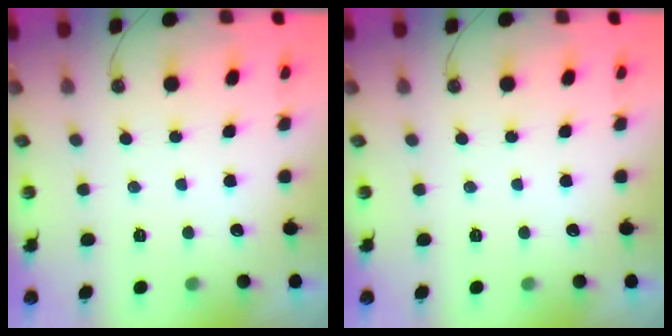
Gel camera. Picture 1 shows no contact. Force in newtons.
{"total": 0.0}